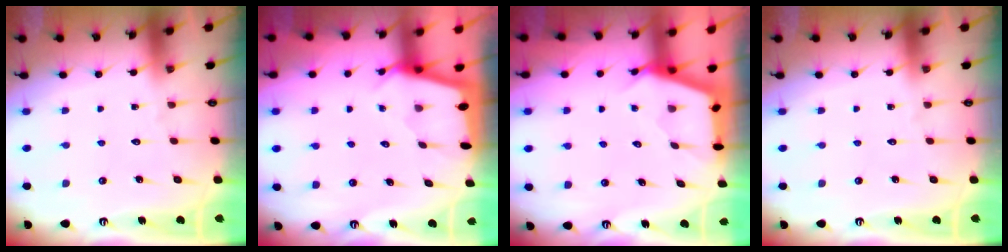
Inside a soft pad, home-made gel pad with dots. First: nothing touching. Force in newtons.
{"total": 2.0, "press": 2.0, "slide": 0.3}
{"total": 2.6, "press": 2.6, "slide": 0.4}
{"total": 0.0}